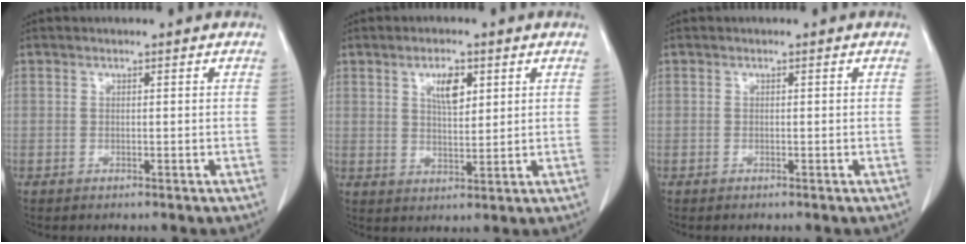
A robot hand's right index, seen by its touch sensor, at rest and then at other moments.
{"total": 4.7, "force": [2.1, 1.8, 3.9], "torque": [-0.068, -0.001, 0.038]}
{"total": 0.0}